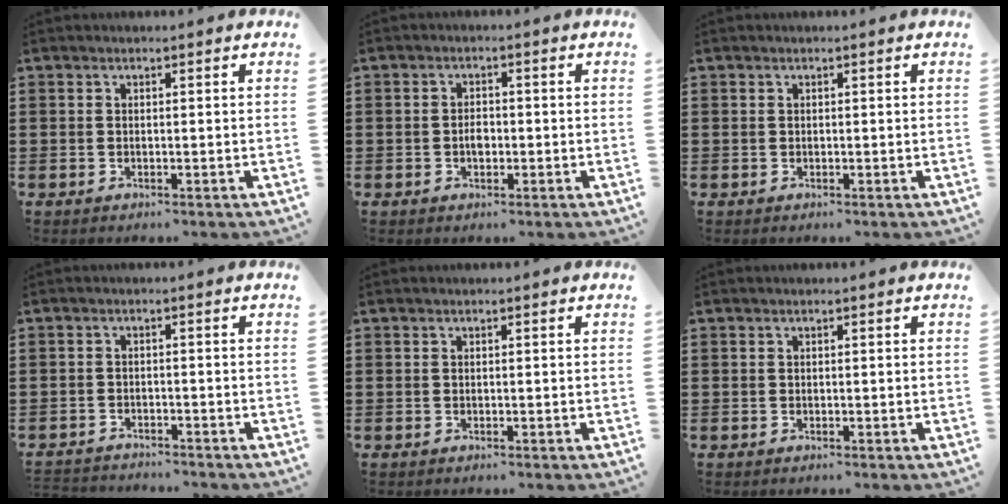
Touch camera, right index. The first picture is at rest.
{"total": 2.0, "force": [-0.4, 1.2, 1.5], "torque": [-0.027, 0.006, -0.009]}
{"total": 0.0}
{"total": 2.0, "force": [-2.0, 0.0, -0.2], "torque": [-0.004, -0.001, -0.043]}
{"total": 0.0}
{"total": 0.0}